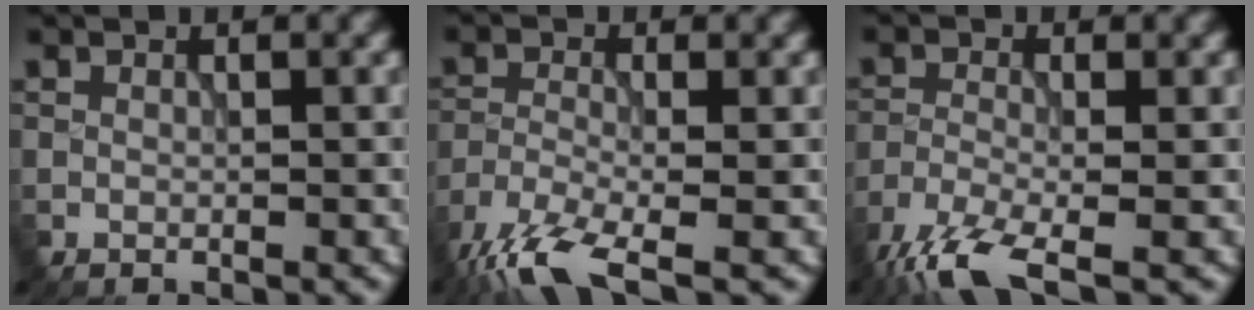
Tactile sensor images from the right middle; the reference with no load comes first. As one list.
[{"total": 7.5, "force": [-5.4, 1.9, 4.8], "torque": [-0.095, -0.015, -0.114]}, {"total": 6.6, "force": [-4.7, 1.6, 4.4], "torque": [-0.089, -0.014, -0.102]}]